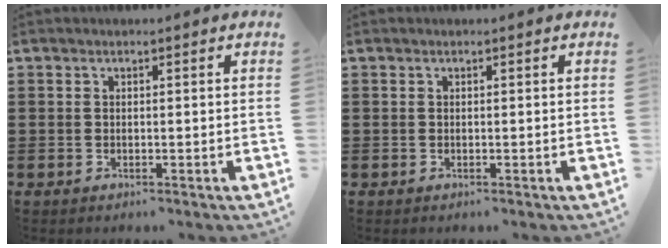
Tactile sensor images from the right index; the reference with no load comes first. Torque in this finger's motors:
{"motor_torque": [-0.11, 1.08, 0.00, 0.00]}